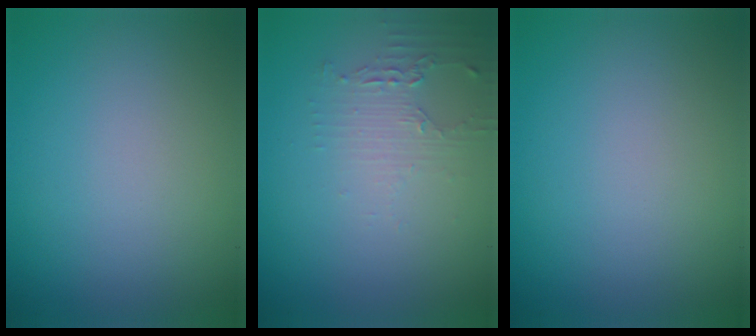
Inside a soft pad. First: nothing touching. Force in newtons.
{"total": 1.7, "press": 1.7, "slide": 0.3}
{"total": 0.0}